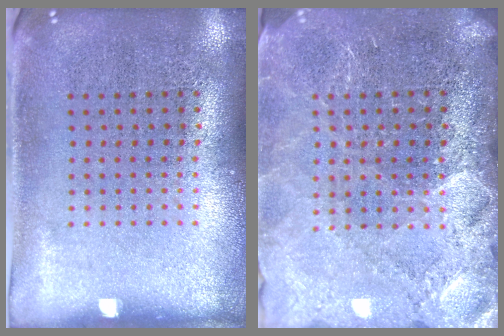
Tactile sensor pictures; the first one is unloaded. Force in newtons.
{"total": 3.4, "press": 3.0, "slide": 1.6}